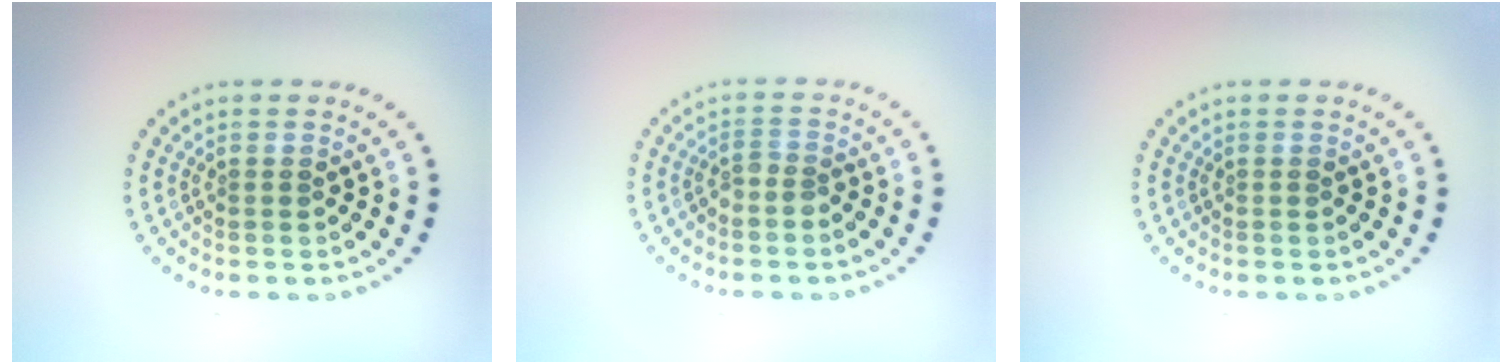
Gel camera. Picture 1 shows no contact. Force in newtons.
{"total": 1.4, "press": 1.1, "slide": 0.9}
{"total": 0.0}